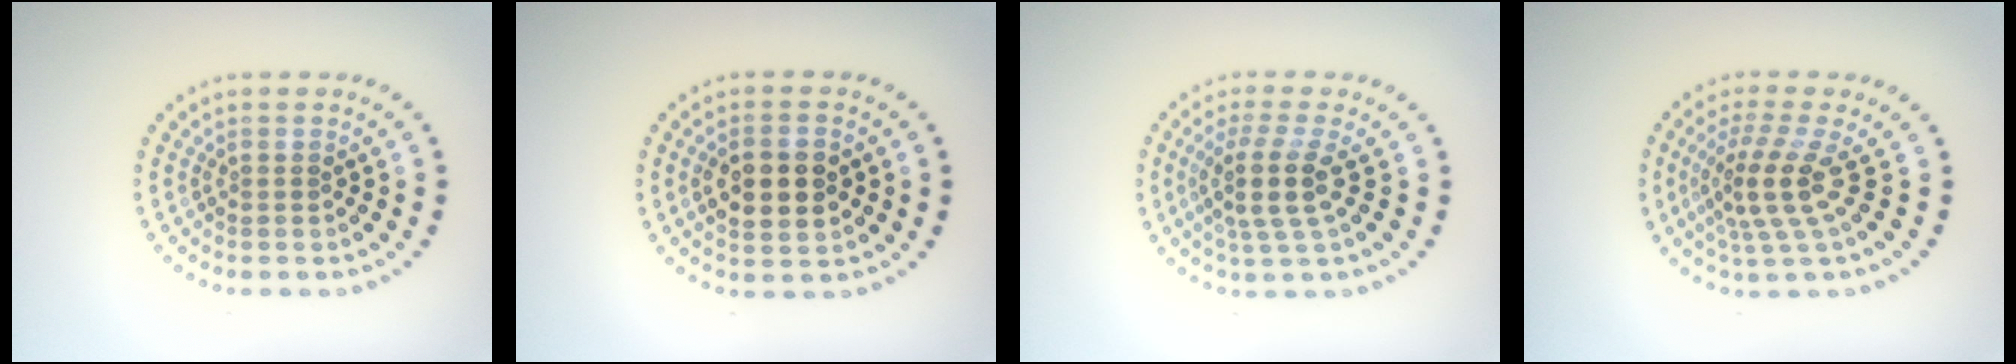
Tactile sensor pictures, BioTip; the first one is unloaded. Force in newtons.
{"total": 4.6, "press": 4.6, "slide": 0.3}
{"total": 3.7, "press": 2.9, "slide": 2.3}
{"total": 3.9, "press": 2.7, "slide": 2.7}